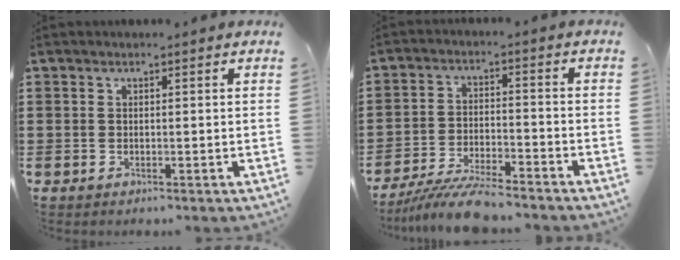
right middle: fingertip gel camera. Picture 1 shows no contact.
{"total": 6.8, "force": [-6.4, 0.4, 2.4], "torque": [-0.046, -0.004, -0.120]}